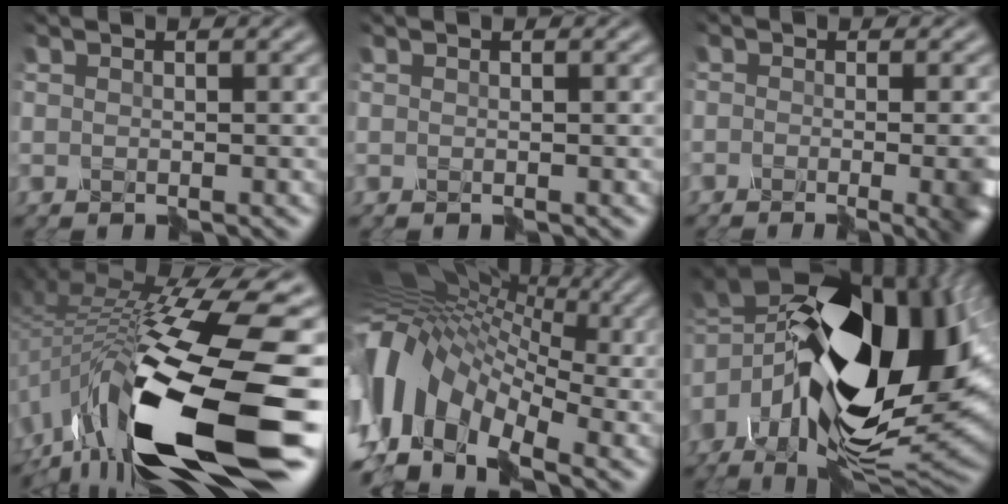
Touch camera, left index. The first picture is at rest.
{"total": 0.0}
{"total": 7.6, "force": [-2.7, 3.5, 6.1], "torque": [-0.053, -0.001, -0.029]}
{"total": 16.8, "force": [-6.1, 4.9, 14.9], "torque": [-0.281, 0.008, -0.106]}
{"total": 12.2, "force": [-1.1, 8.5, 8.7], "torque": [-0.190, 0.020, -0.029]}
{"total": 19.2, "force": [-2.1, 11.1, 15.5], "torque": [-0.312, 0.022, -0.051]}